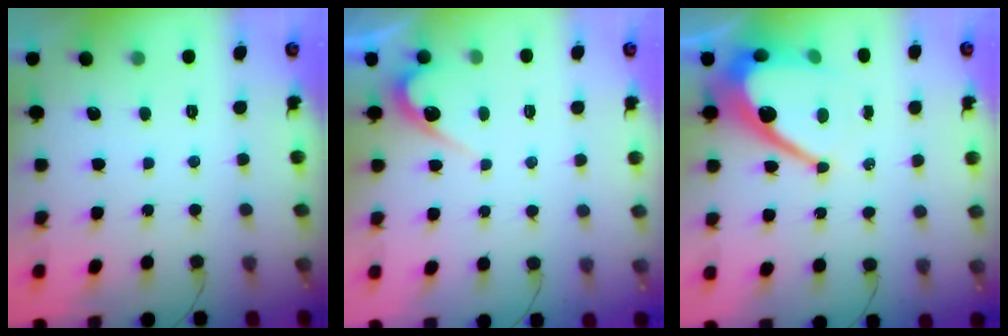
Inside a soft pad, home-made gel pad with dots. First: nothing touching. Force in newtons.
{"total": 4.1, "press": 4.1, "slide": 0.3}
{"total": 12.6, "press": 12.6, "slide": 1.1}